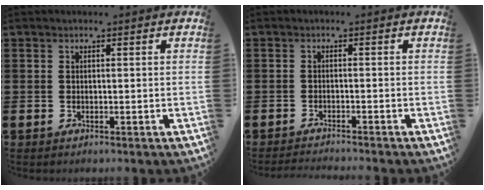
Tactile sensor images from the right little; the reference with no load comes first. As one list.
[{"total": 1.2, "force": [-1.1, -0.2, 0.1], "torque": [-0.002, 0.000, -0.023]}]